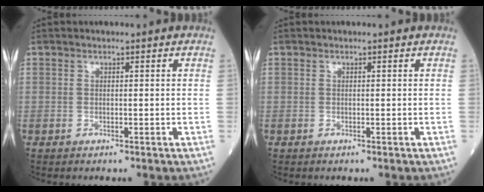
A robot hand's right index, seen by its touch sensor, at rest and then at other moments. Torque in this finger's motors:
{"motor_torque": [0.00, 0.00, -0.03, 0.00]}